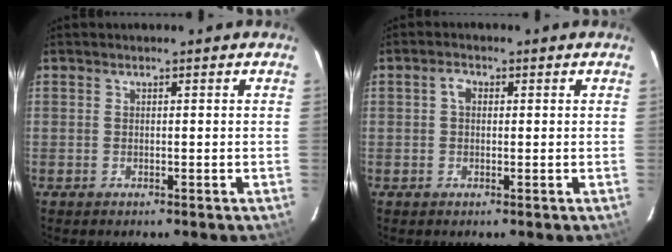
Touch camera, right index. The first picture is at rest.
{"total": 2.0, "force": [0.3, 1.7, 1.1], "torque": [-0.018, 0.009, 0.003]}